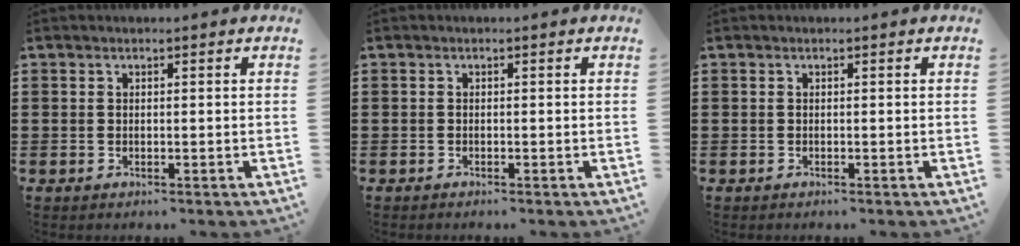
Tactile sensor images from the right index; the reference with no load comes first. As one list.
[{"total": 0.0}, {"total": 0.0}]